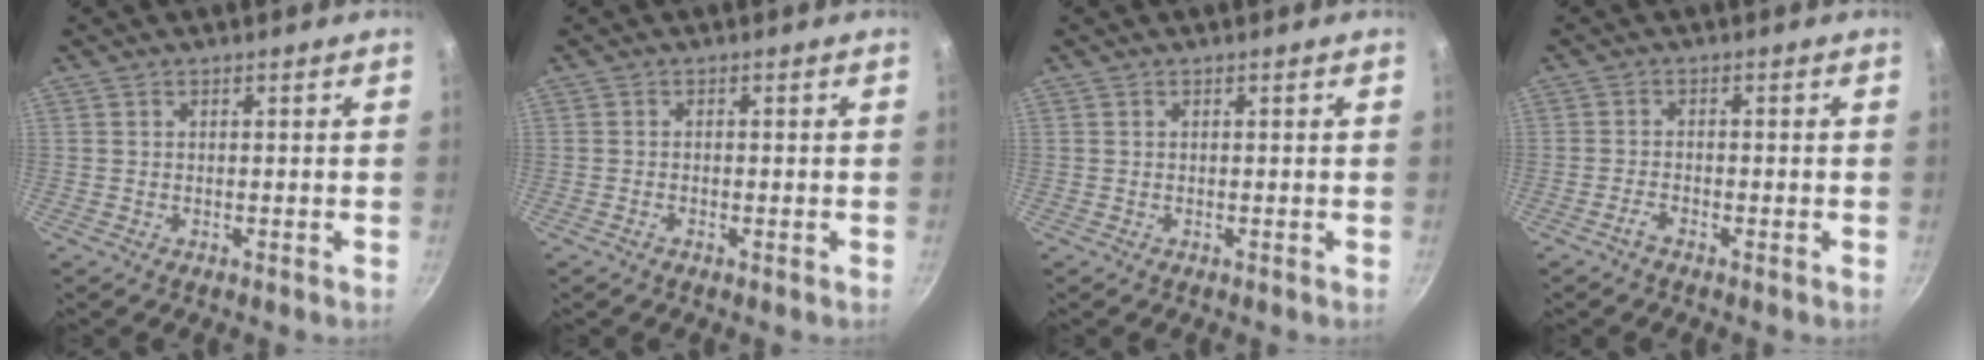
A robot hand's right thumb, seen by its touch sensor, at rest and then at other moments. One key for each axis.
{"total": 0.6, "fx": -0.4, "fy": 0.1, "fz": 0.5, "tx": -0.017, "ty": 0.002, "tz": -0.010}
{"total": 0.0}
{"total": 1.8, "fx": -1.4, "fy": 0.3, "fz": 1.1, "tx": -0.029, "ty": 0.009, "tz": -0.030}